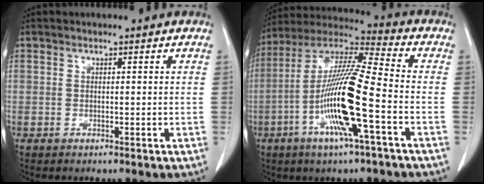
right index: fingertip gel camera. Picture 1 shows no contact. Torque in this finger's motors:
{"motor_torque": [2.14, 0.00, 0.56, 0.21]}